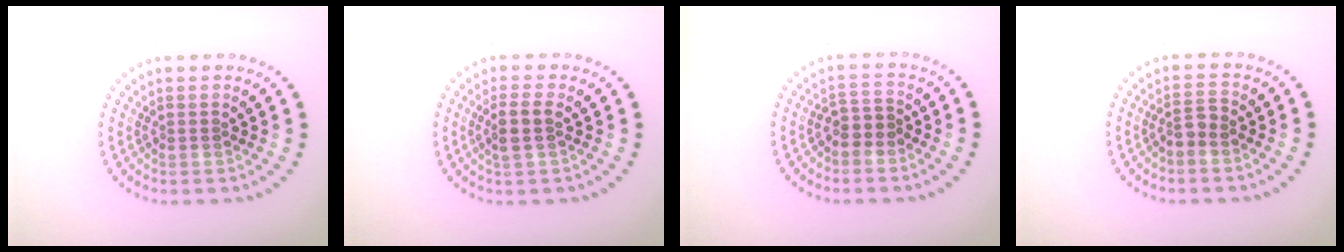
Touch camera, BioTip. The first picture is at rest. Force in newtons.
{"total": 2.0, "press": 1.7, "slide": 0.9}
{"total": 1.9, "press": 1.4, "slide": 1.3}
{"total": 1.5, "press": 1.3, "slide": 0.8}